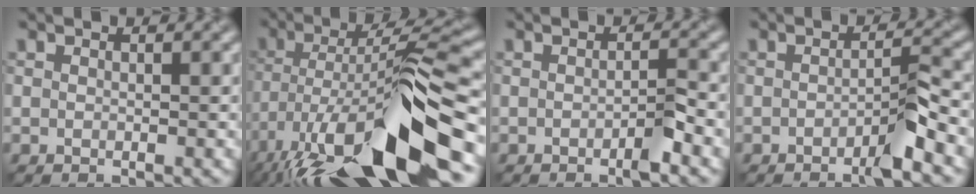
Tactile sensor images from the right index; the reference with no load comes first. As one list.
[{"total": 16.7, "force": [-7.9, 4.2, 14.1], "torque": [-0.253, 0.002, -0.141]}, {"total": 1.8, "force": [-1.0, 0.2, 1.5], "torque": [-0.022, 0.002, -0.018]}, {"total": 2.7, "force": [-1.4, 0.2, 2.3], "torque": [-0.037, 0.009, -0.029]}]